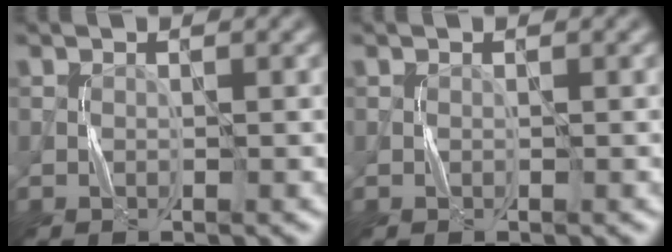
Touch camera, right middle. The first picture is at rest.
{"total": 0.0}